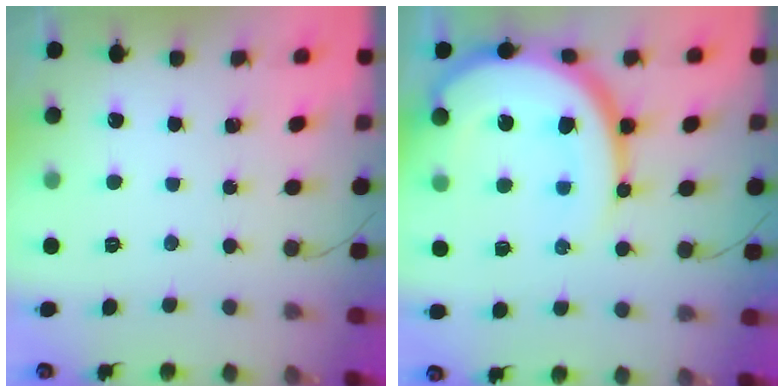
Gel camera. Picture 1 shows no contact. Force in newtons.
{"total": 18.1, "press": 18.0, "slide": 1.9}